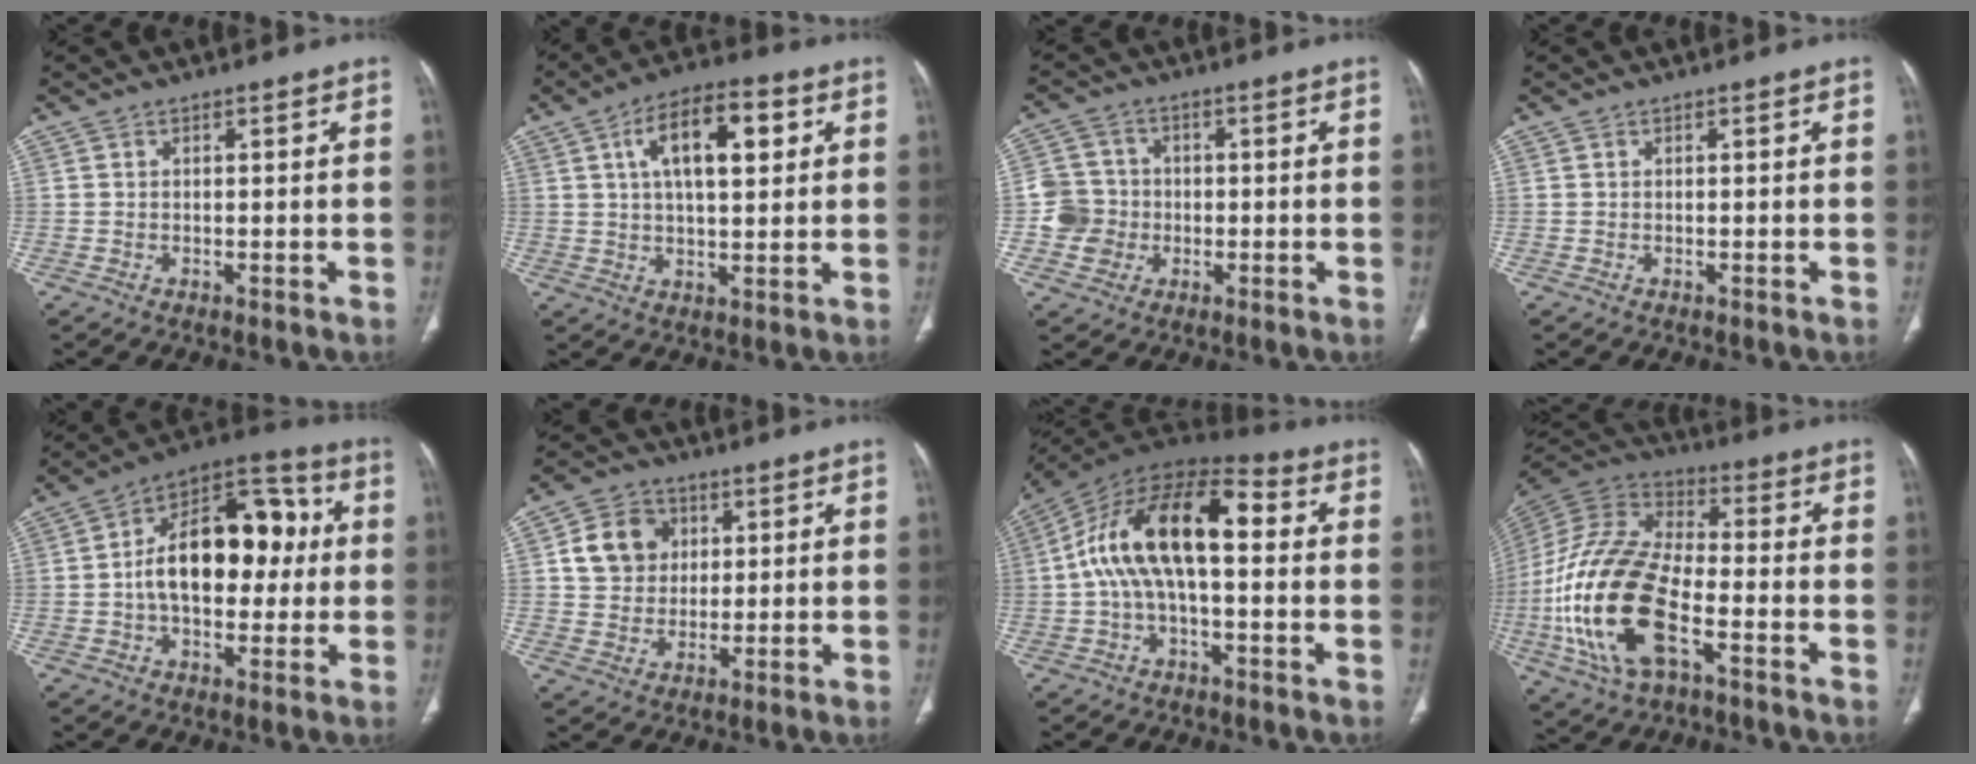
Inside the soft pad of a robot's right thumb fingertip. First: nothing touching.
{"total": 12.9, "force": [4.1, 5.9, 10.8], "torque": [-0.161, 0.006, 0.062]}
{"total": 7.1, "force": [-1.1, 6.8, 1.6], "torque": [-0.004, 0.015, -0.023]}
{"total": 0.0}
{"total": 19.7, "force": [1.1, 11.6, 15.8], "torque": [-0.212, 0.037, 0.011]}
{"total": 9.6, "force": [2.4, 8.2, 4.3], "torque": [-0.049, -0.002, 0.041]}
{"total": 17.9, "force": [1.3, 8.5, 15.7], "torque": [-0.273, 0.053, 0.013]}
{"total": 23.5, "force": [-6.9, 11.6, 19.2], "torque": [-0.406, 0.017, -0.126]}